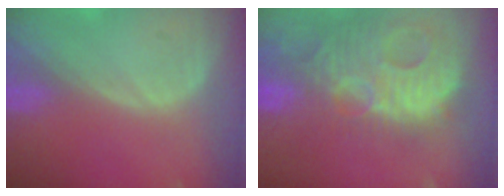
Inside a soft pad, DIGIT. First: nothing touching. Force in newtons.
{"total": 14.6, "press": 12.7, "slide": 7.3}